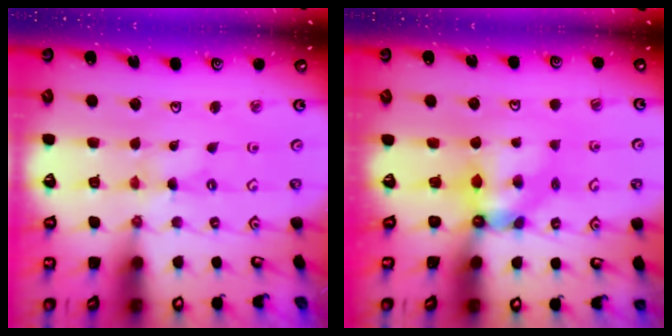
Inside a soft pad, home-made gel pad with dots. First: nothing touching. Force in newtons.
{"total": 5.9, "press": 5.9, "slide": 0.3}